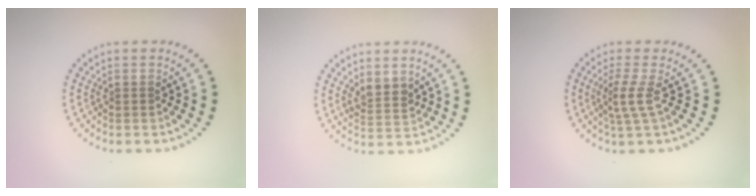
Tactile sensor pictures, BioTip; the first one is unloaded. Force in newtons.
{"total": 2.2, "press": 2.0, "slide": 1.0}
{"total": 2.2, "press": 1.5, "slide": 1.7}